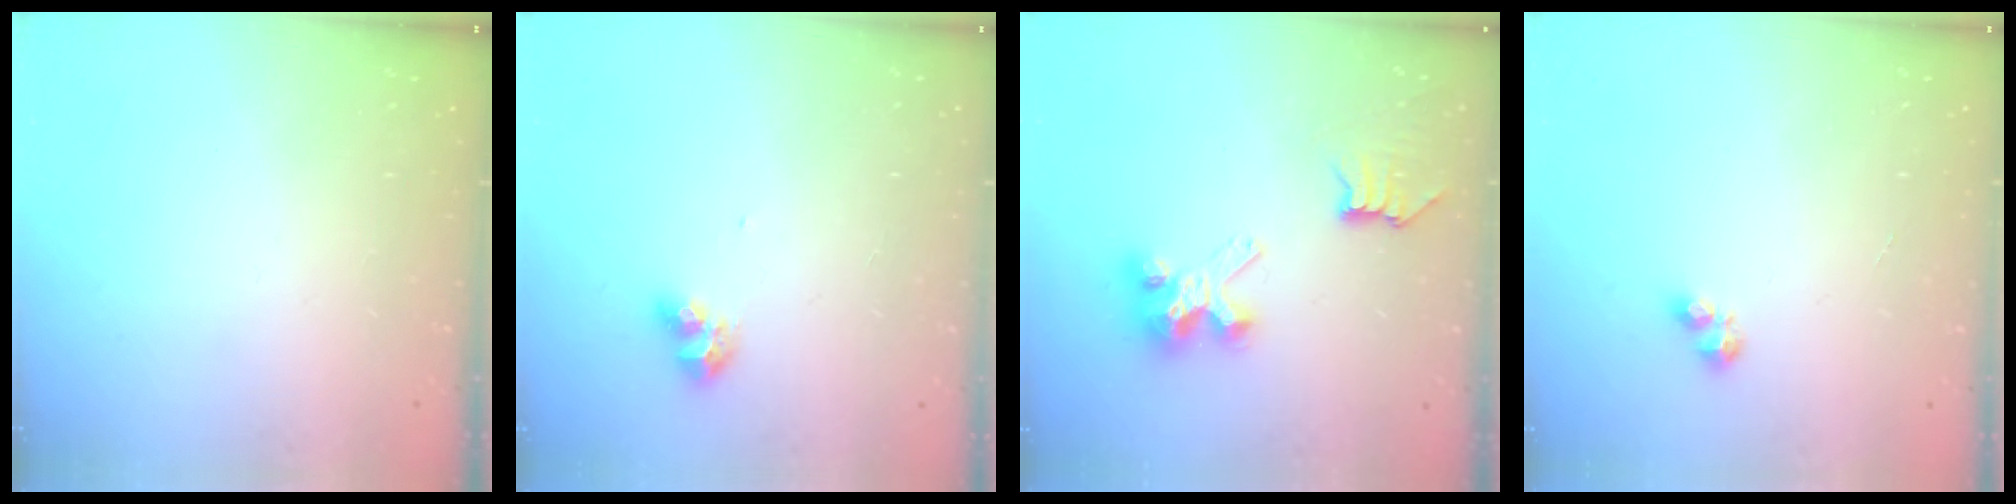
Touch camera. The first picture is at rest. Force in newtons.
{"total": 7.9, "press": 7.9, "slide": 0.6}
{"total": 7.3, "press": 7.3, "slide": 0.2}
{"total": 3.0, "press": 2.9, "slide": 0.5}